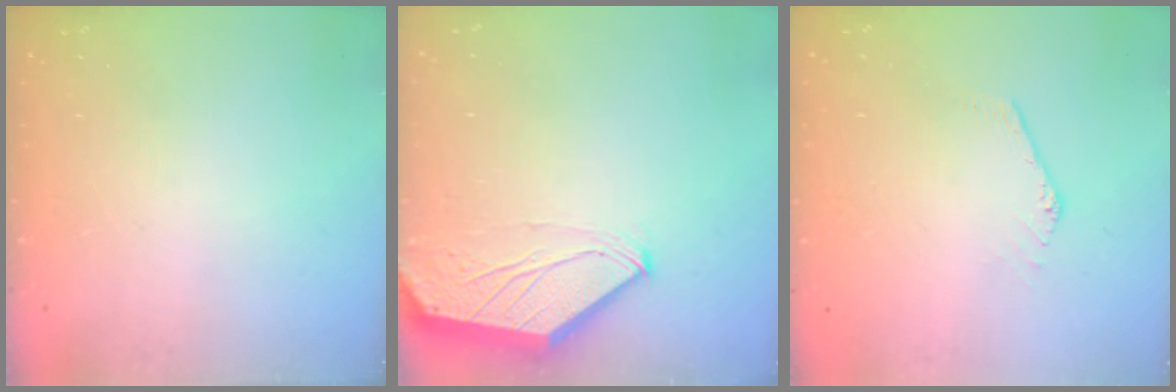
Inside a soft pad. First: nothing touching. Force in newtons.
{"total": 0.0}
{"total": 1.6, "press": 1.6, "slide": 0.0}